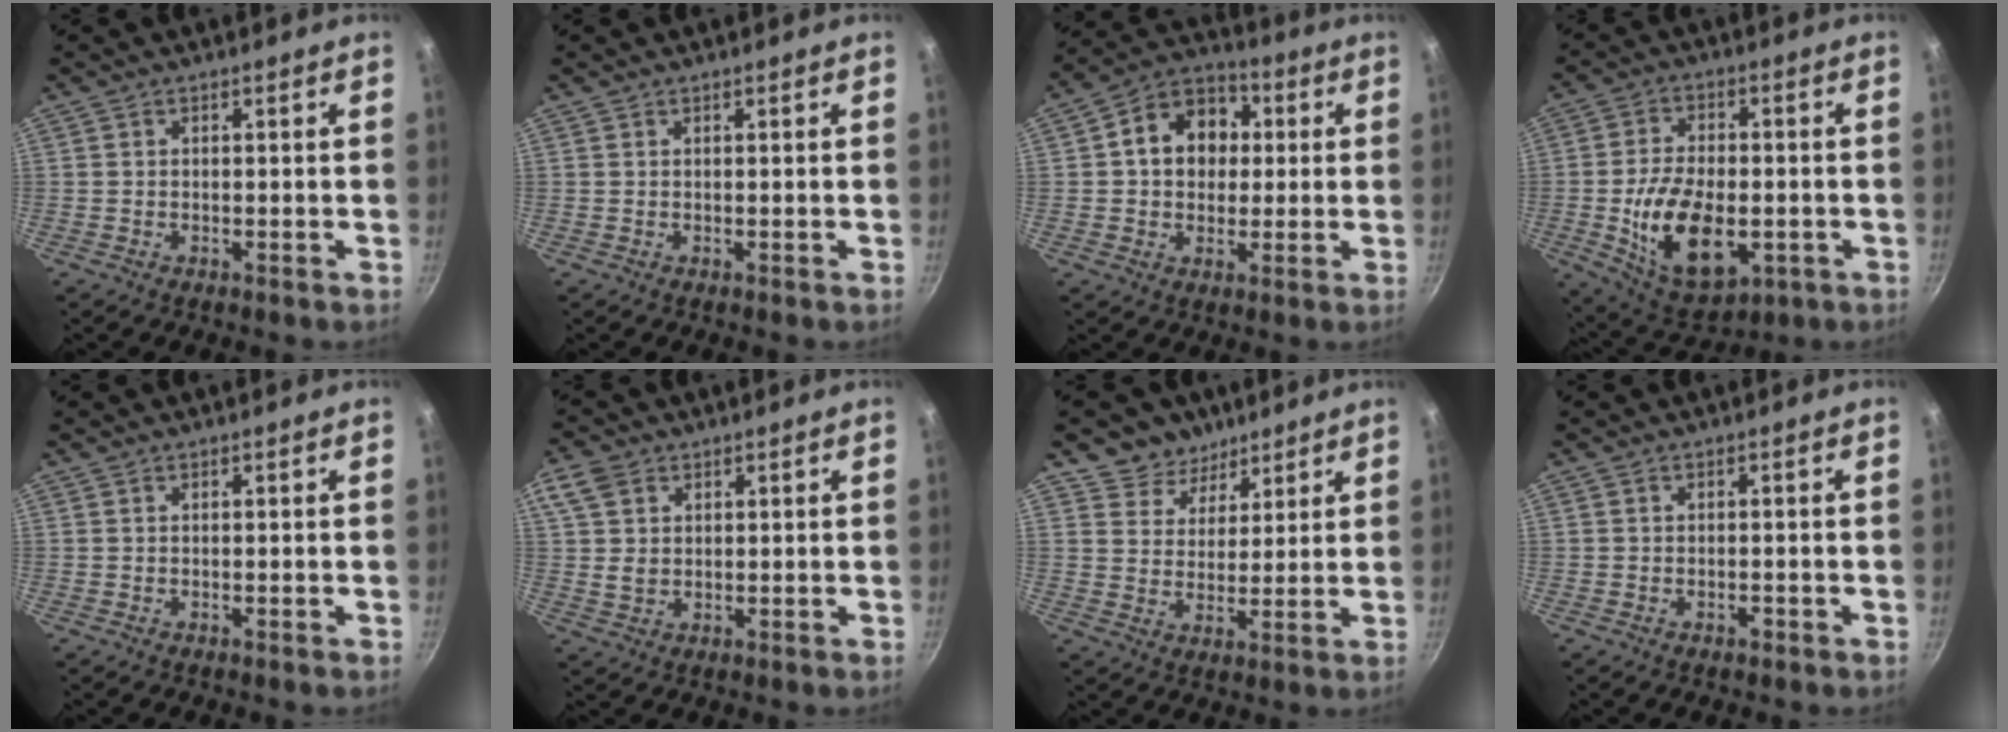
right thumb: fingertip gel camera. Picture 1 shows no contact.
{"total": 0.0}
{"total": 12.6, "force": [1.9, 10.0, 7.3], "torque": [-0.080, 0.021, 0.015]}
{"total": 16.9, "force": [-3.6, 9.6, 13.5], "torque": [-0.222, 0.005, -0.047]}
{"total": 0.0}
{"total": 6.5, "force": [2.5, 4.8, 3.5], "torque": [-0.058, -0.006, 0.045]}
{"total": 7.2, "force": [5.0, 5.1, 0.8], "torque": [0.023, -0.032, 0.079]}
{"total": 1.1, "force": [-0.7, 0.5, 0.8], "torque": [-0.011, 0.006, -0.009]}